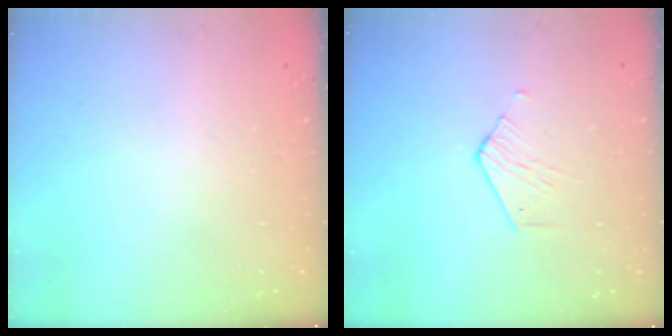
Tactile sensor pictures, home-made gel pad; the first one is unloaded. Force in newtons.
{"total": 2.5, "press": 2.5, "slide": 0.2}